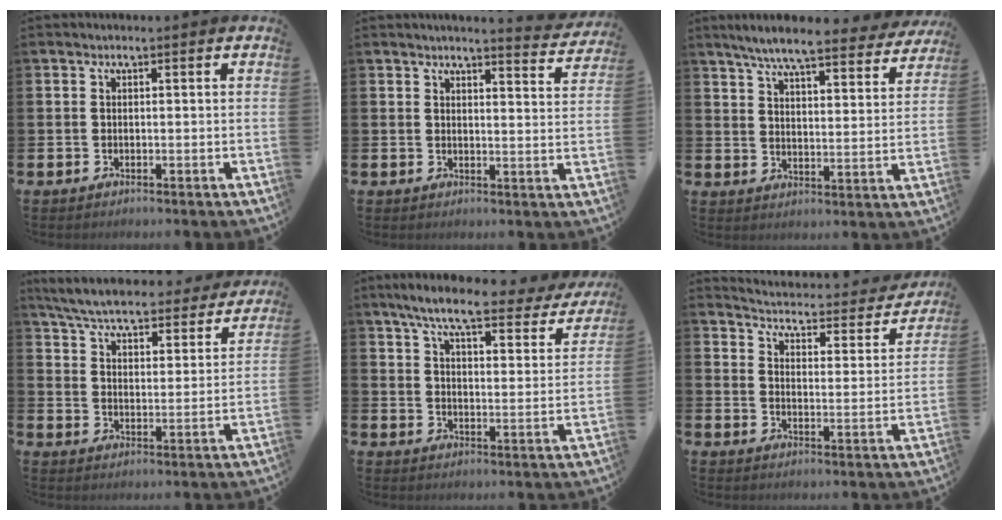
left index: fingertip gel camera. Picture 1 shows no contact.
{"total": 3.7, "force": [3.7, -0.2, 0.3], "torque": [0.002, -0.029, 0.062]}
{"total": 7.1, "force": [6.6, 0.6, 2.6], "torque": [-0.071, -0.041, 0.111]}
{"total": 6.3, "force": [5.9, 0.8, 1.9], "torque": [-0.066, -0.042, 0.099]}
{"total": 7.6, "force": [6.4, 1.1, 3.9], "torque": [-0.088, -0.038, 0.104]}
{"total": 3.6, "force": [3.5, 0.8, 0.7], "torque": [-0.032, -0.037, 0.050]}